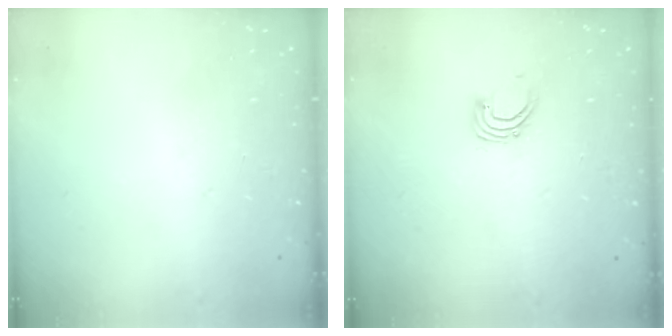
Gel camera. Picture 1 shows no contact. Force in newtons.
{"total": 3.2, "press": 3.2, "slide": 0.2}